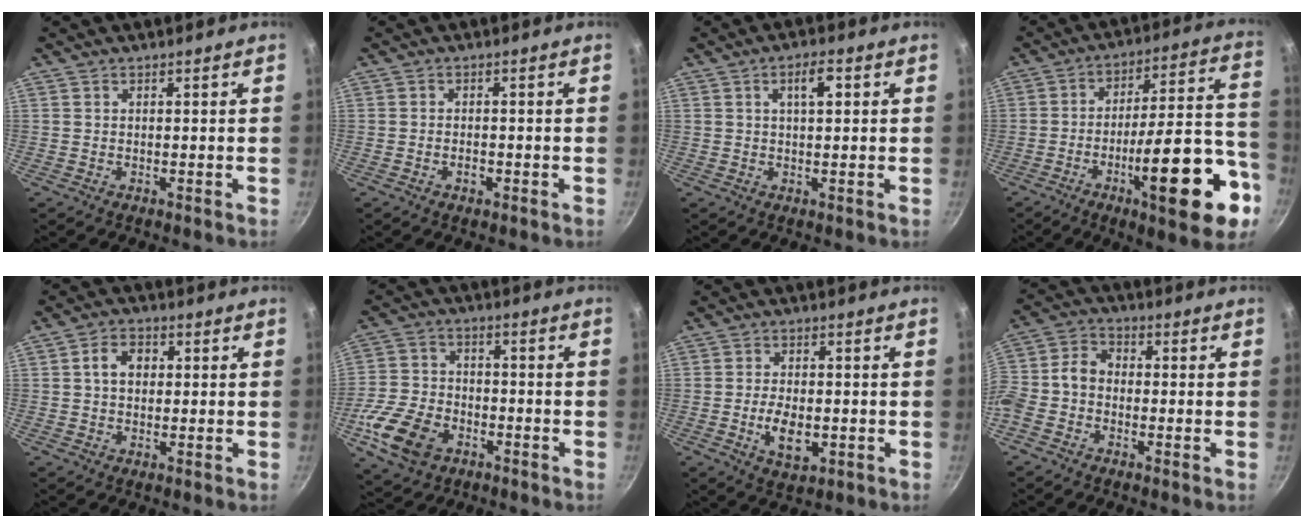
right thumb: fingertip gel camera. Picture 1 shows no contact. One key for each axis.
{"total": 2.0, "fx": -0.9, "fy": 1.2, "fz": 1.3, "tx": -0.022, "ty": 0.007, "tz": -0.016}
{"total": 4.4, "fx": 1.2, "fy": 1.6, "fz": 3.9, "tx": -0.061, "ty": 0.007, "tz": 0.016}
{"total": 23.4, "fx": -8.9, "fy": 6.6, "fz": 20.6, "tx": -0.259, "ty": 0.040, "tz": -0.131}
{"total": 5.1, "fx": 0.7, "fy": 3.8, "fz": 3.3, "tx": -0.037, "ty": 0.012, "tz": 0.005}
{"total": 13.0, "fx": -5.4, "fy": 8.9, "fz": 7.8, "tx": -0.144, "ty": 0.023, "tz": -0.106}
{"total": 7.0, "fx": -1.6, "fy": 3.9, "fz": 5.7, "tx": -0.097, "ty": 0.002, "tz": -0.022}
{"total": 8.2, "fx": -2.3, "fy": 6.0, "fz": 5.1, "tx": -0.106, "ty": 0.043, "tz": -0.063}